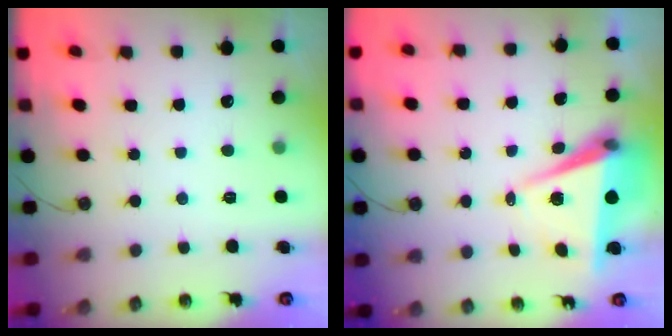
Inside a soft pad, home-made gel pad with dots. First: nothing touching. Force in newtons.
{"total": 7.6, "press": 6.3, "slide": 4.4}